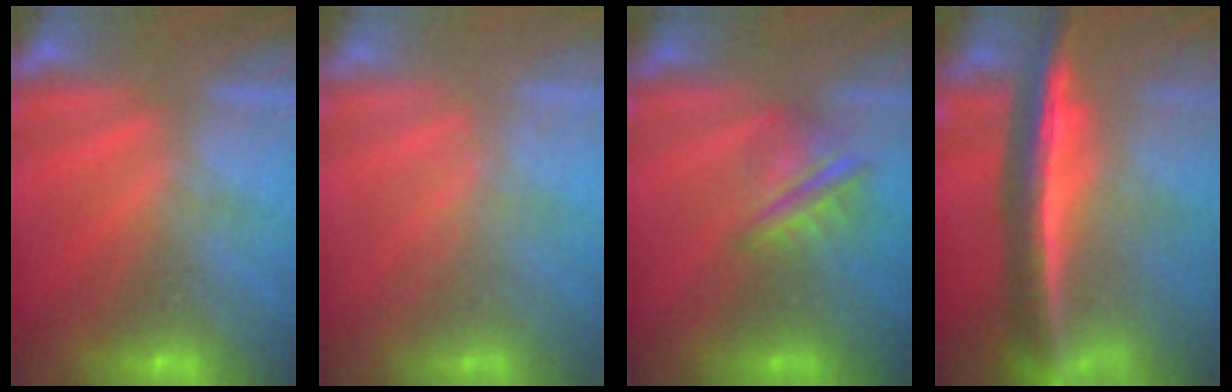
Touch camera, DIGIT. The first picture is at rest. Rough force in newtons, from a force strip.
{"total": 1.7}
{"total": 3.3}
{"total": 7.5}